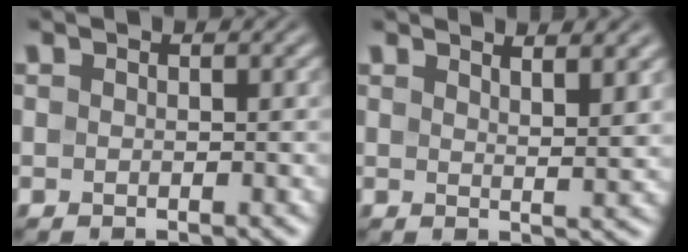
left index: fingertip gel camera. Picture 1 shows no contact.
{"total": 3.5, "force": [2.4, 0.7, 2.4], "torque": [-0.018, 0.002, 0.034]}